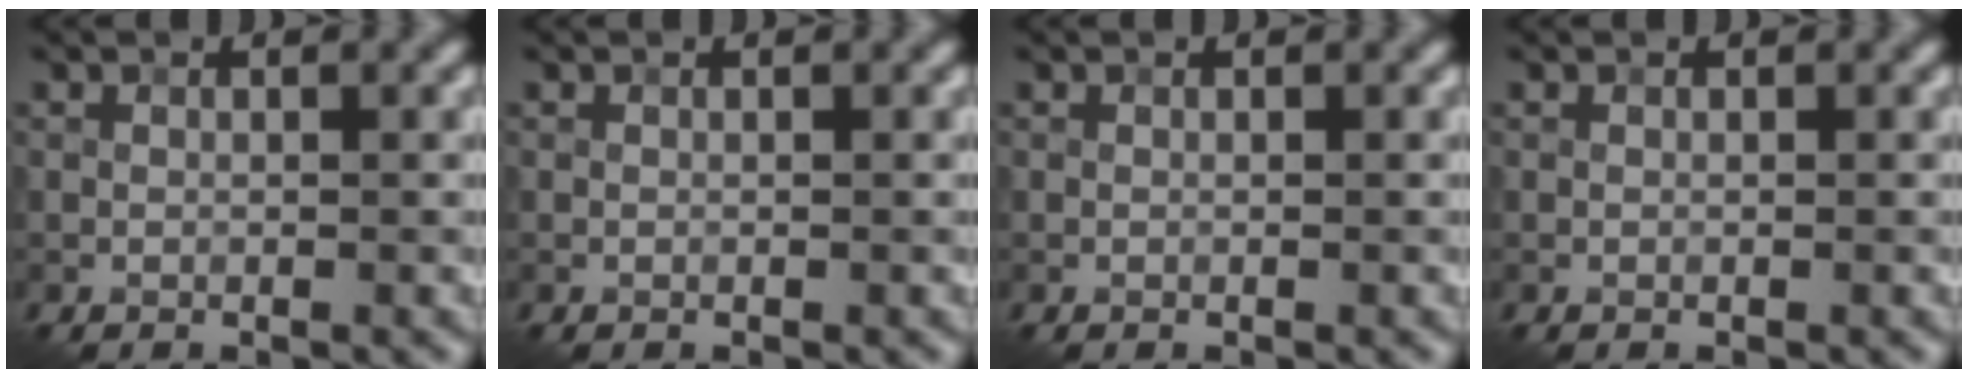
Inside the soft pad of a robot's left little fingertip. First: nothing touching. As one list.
[{"total": 0.0}, {"total": 0.0}, {"total": 0.0}]